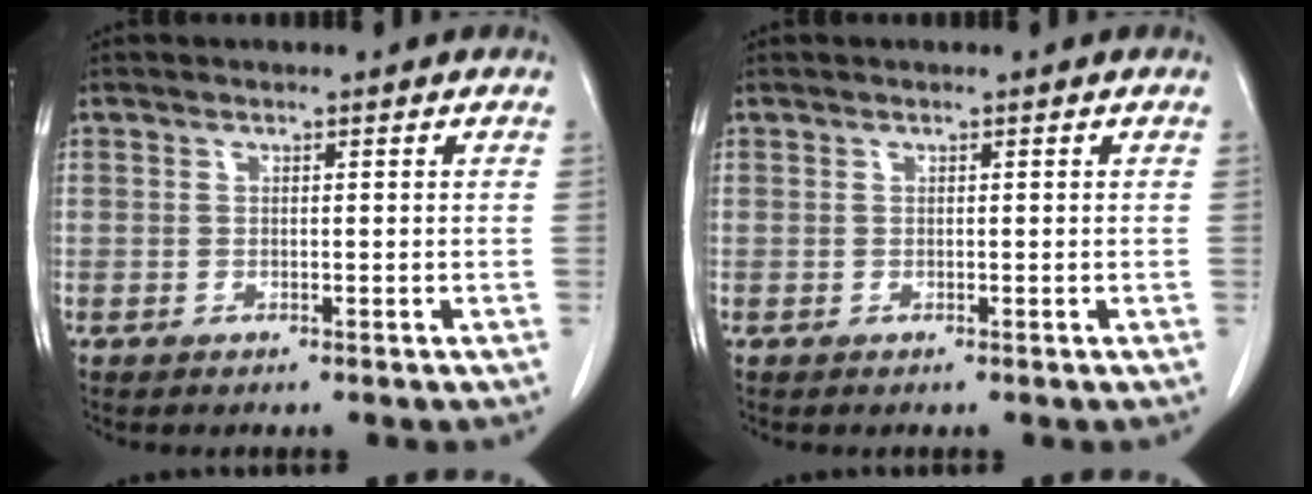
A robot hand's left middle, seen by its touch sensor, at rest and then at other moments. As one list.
[{"total": 0.0}]